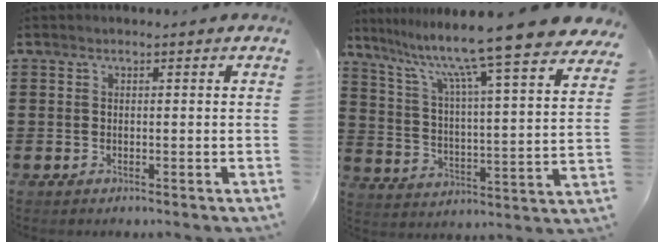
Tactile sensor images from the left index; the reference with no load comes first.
{"total": 11.9, "force": [10.1, -1.2, 6.3], "torque": [-0.143, -0.082, 0.156]}